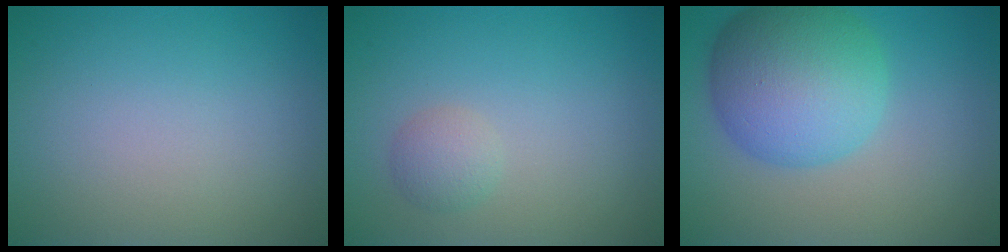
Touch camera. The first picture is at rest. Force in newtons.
{"total": 1.6, "press": 1.6, "slide": 0.1}
{"total": 8.9, "press": 8.9, "slide": 0.2}